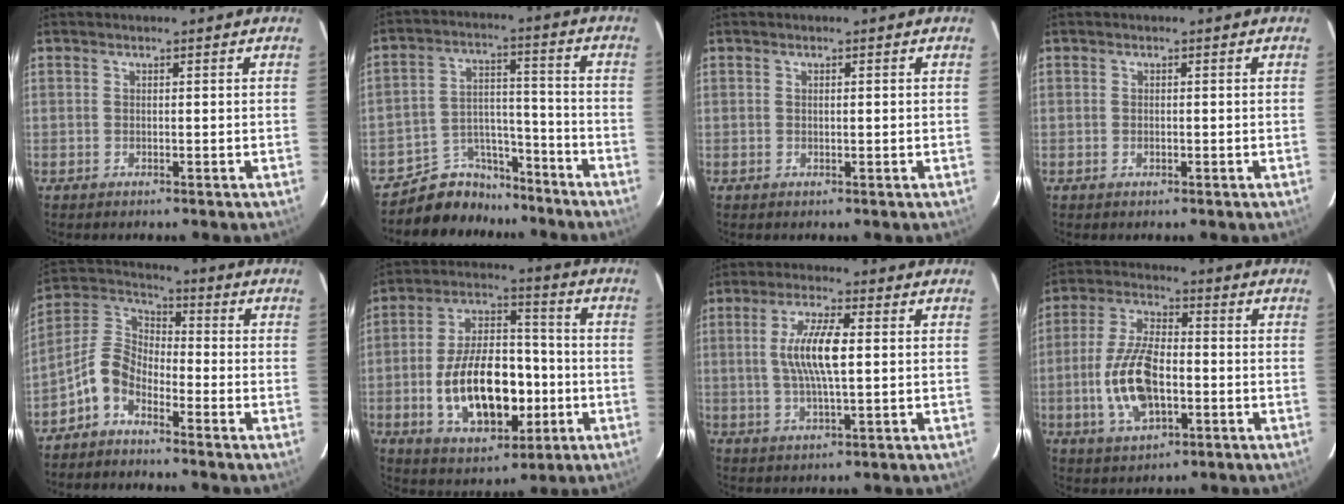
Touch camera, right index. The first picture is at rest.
{"total": 10.4, "force": [-9.0, 5.1, 0.6], "torque": [-0.020, 0.053, -0.143]}
{"total": 0.7, "force": [0.1, 0.1, 0.7], "torque": [-0.012, 0.003, 0.002]}
{"total": 0.8, "force": [-0.3, 0.5, 0.5], "torque": [-0.006, 0.001, -0.004]}
{"total": 7.2, "force": [-4.5, 3.9, 4.0], "torque": [-0.091, 0.022, -0.101]}
{"total": 18.3, "force": [-4.2, 10.0, 14.8], "torque": [-0.284, 0.016, -0.051]}
{"total": 8.9, "force": [0.9, 1.9, 8.7], "torque": [-0.168, 0.004, 0.019]}
{"total": 13.2, "force": [-3.0, 6.4, 11.2], "torque": [-0.233, 0.002, -0.050]}